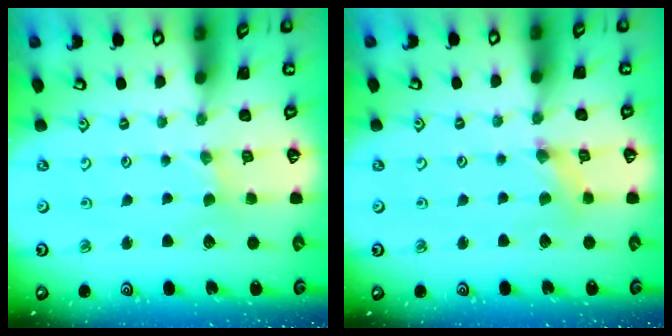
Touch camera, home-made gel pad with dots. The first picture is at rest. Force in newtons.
{"total": 1.3, "press": 1.3, "slide": 0.3}